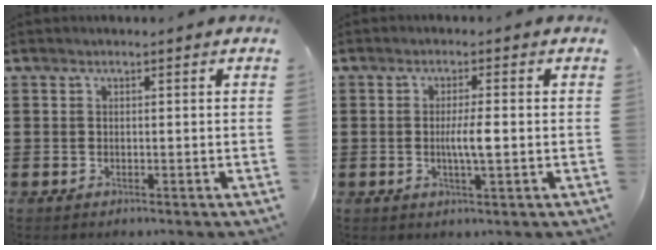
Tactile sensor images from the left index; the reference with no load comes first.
{"total": 3.8, "force": [-0.2, 0.5, 3.8], "torque": [-0.075, -0.004, -0.008]}